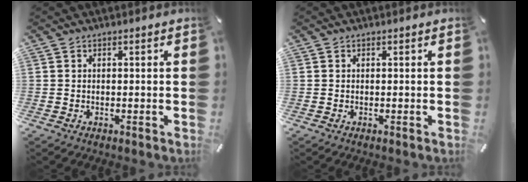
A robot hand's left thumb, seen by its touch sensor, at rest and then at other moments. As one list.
[{"total": 0.0}]